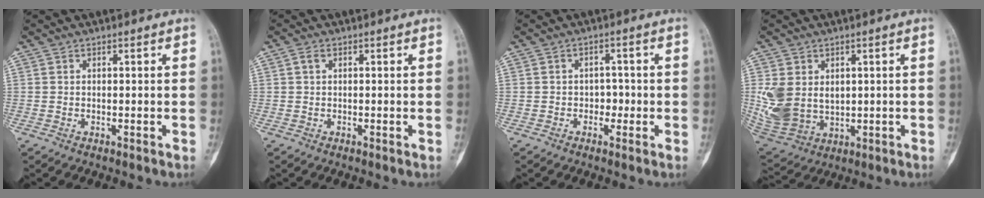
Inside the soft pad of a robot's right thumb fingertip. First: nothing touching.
{"total": 1.1, "force": [0.3, 0.8, 0.8], "torque": [-0.011, 0.004, 0.002]}
{"total": 2.4, "force": [-0.8, 2.0, 1.1], "torque": [0.011, 0.010, -0.020]}
{"total": 11.3, "force": [1.4, 8.5, 7.3], "torque": [-0.141, -0.012, 0.051]}